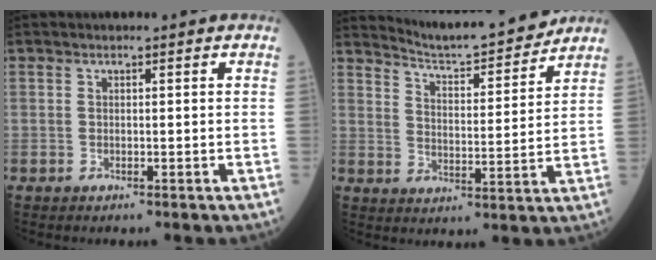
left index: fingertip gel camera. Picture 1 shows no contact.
{"total": 11.9, "force": [11.5, 0.1, 3.0], "torque": [-0.052, -0.006, 0.173]}